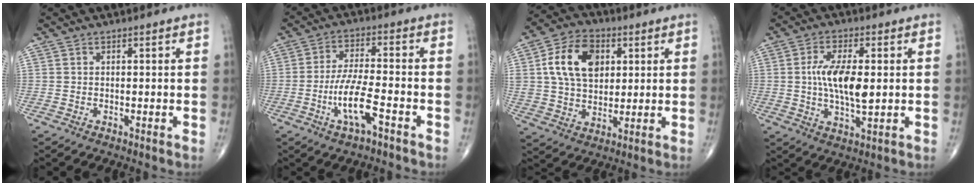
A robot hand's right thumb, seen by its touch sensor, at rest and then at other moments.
{"total": 8.7, "force": [-3.8, 2.3, 7.5], "torque": [-0.153, 0.022, -0.069]}
{"total": 14.0, "force": [3.7, 9.6, 9.4], "torque": [-0.146, 0.000, 0.065]}
{"total": 10.0, "force": [0.5, 3.9, 9.2], "torque": [-0.172, -0.010, 0.009]}